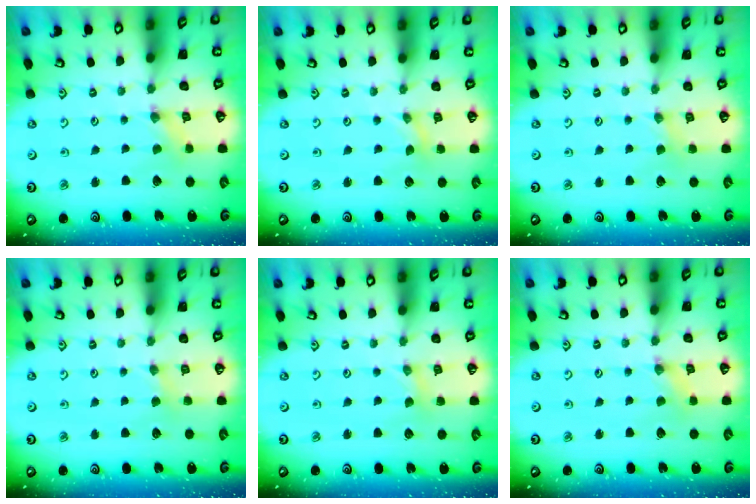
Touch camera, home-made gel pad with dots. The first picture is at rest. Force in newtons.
{"total": 0.0}
{"total": 1.7, "press": 1.7, "slide": 0.4}
{"total": 2.6, "press": 2.6, "slide": 0.4}
{"total": 1.4, "press": 1.4, "slide": 0.2}
{"total": 1.1, "press": 1.1, "slide": 0.2}